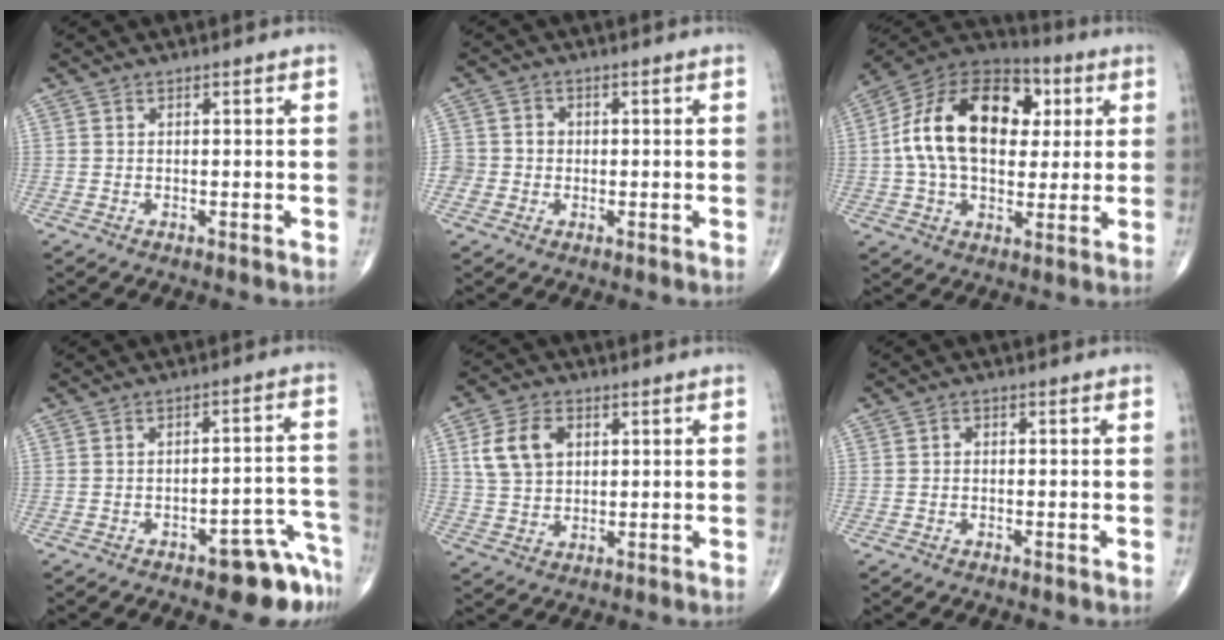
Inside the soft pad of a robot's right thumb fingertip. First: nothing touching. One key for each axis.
{"total": 4.3, "fx": -0.7, "fy": 4.2, "fz": 0.6, "tx": 0.015, "ty": 0.013, "tz": -0.017}
{"total": 22.2, "fx": 3.5, "fy": 14.3, "fz": 16.6, "tx": -0.268, "ty": 0.016, "tz": 0.050}
{"total": 10.0, "fx": -6.7, "fy": 3.5, "fz": 6.5, "tx": -0.044, "ty": 0.064, "tz": -0.083}
{"total": 8.7, "fx": 2.5, "fy": 6.2, "fz": 5.6, "tx": -0.096, "ty": 0.001, "tz": 0.049}
{"total": 1.0, "fx": -0.2, "fy": 0.7, "fz": 0.6, "tx": -0.004, "ty": 0.003, "tz": -0.008}